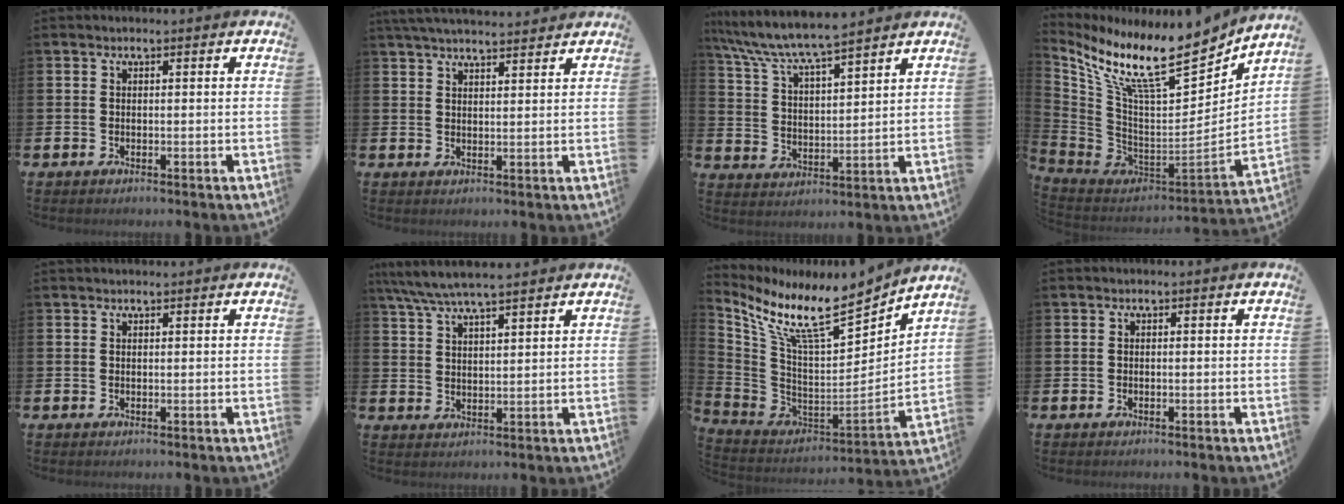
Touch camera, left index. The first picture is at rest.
{"total": 4.0, "force": [3.9, 0.2, 0.8], "torque": [-0.023, -0.014, 0.072]}
{"total": 7.4, "force": [6.9, 0.6, 2.6], "torque": [-0.082, -0.039, 0.120]}
{"total": 12.6, "force": [10.0, 2.8, 7.1], "torque": [-0.168, -0.091, 0.174]}
{"total": 0.8, "force": [0.8, 0.0, 0.1], "torque": [0.007, -0.003, 0.012]}
{"total": 6.2, "force": [5.7, 0.7, 2.5], "torque": [-0.071, -0.017, 0.103]}
{"total": 11.2, "force": [9.0, 2.0, 6.3], "torque": [-0.155, -0.074, 0.154]}
{"total": 0.0}